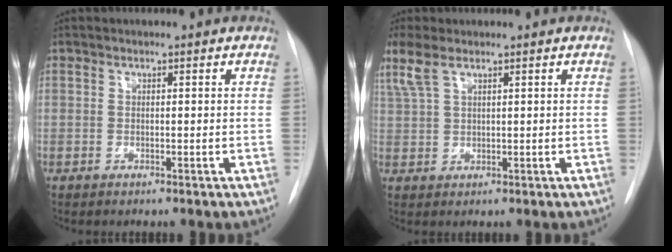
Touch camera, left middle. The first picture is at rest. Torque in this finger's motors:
{"motor_torque": [0.01, 0.02, 0.12, 0.09]}